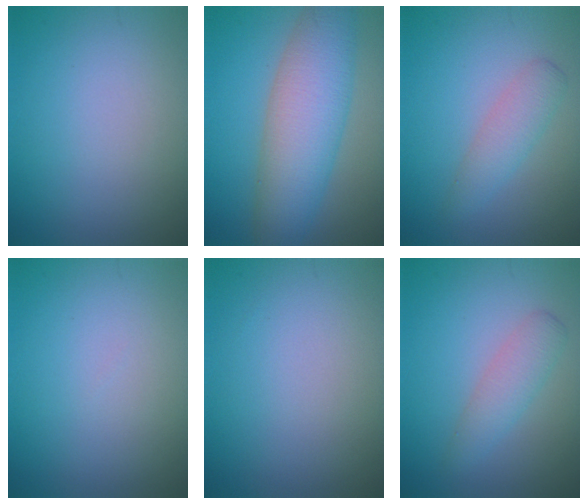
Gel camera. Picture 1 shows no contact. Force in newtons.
{"total": 8.3, "press": 8.3, "slide": 0.5}
{"total": 2.4, "press": 2.4, "slide": 0.1}
{"total": 0.0}
{"total": 0.0}
{"total": 2.4, "press": 2.4, "slide": 0.1}